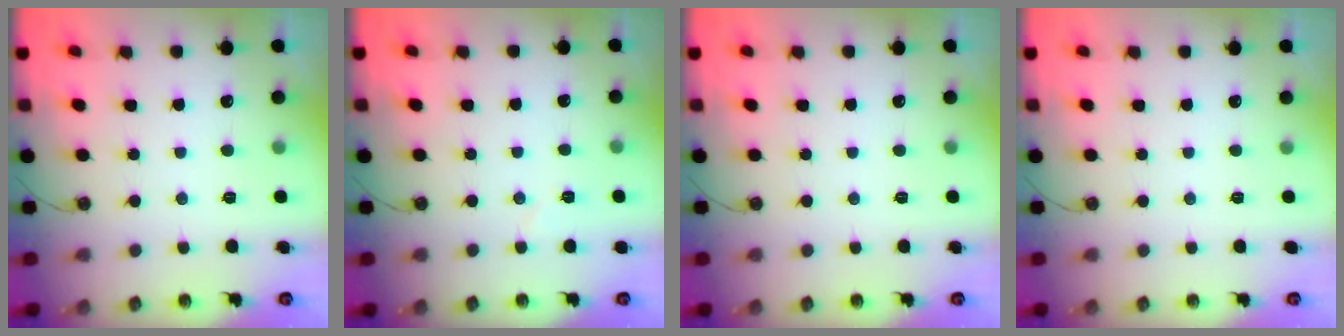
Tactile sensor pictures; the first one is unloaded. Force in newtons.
{"total": 3.0, "press": 2.8, "slide": 1.0}
{"total": 0.0}
{"total": 0.0}